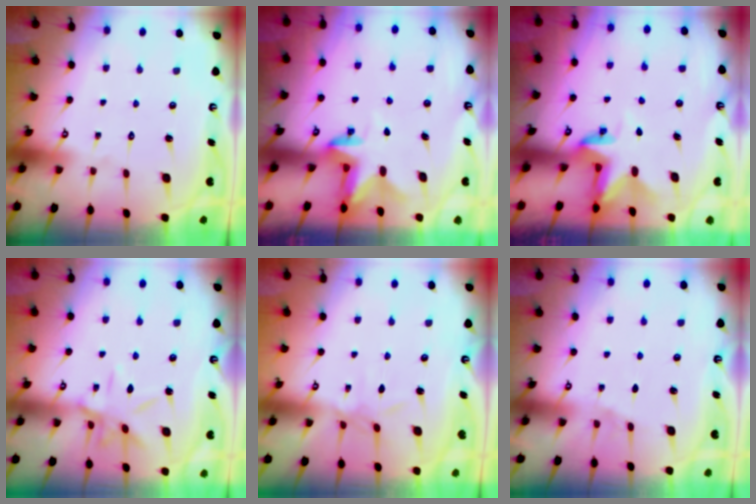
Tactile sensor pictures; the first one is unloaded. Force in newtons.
{"total": 2.6, "press": 2.6, "slide": 0.6}
{"total": 2.9, "press": 2.9, "slide": 0.2}
{"total": 10.2, "press": 10.2, "slide": 0.6}
{"total": 3.9, "press": 3.9, "slide": 0.6}
{"total": 1.8, "press": 1.3, "slide": 1.2}